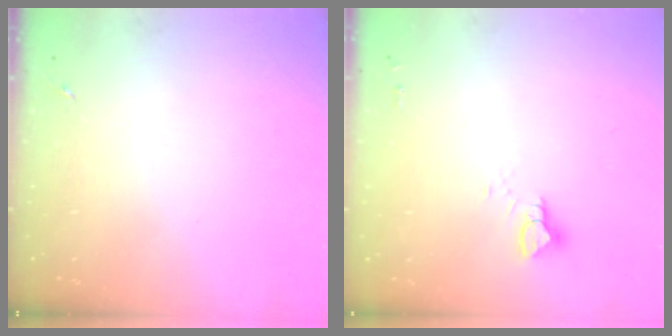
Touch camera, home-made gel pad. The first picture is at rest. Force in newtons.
{"total": 4.3, "press": 4.3, "slide": 0.4}